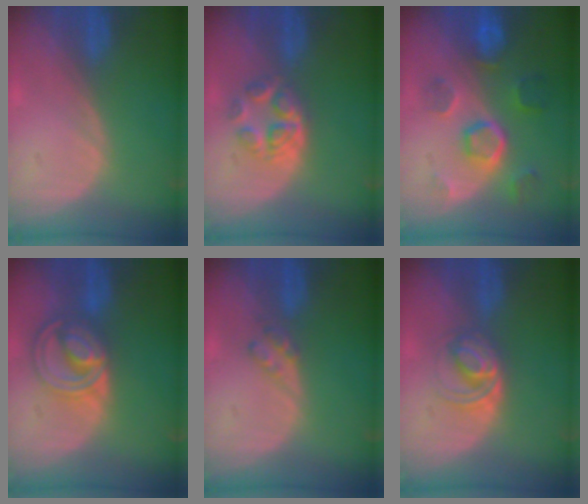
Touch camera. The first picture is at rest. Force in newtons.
{"total": 5.6, "press": 5.0, "slide": 2.5}
{"total": 8.6, "press": 7.7, "slide": 3.9}
{"total": 8.6, "press": 7.3, "slide": 4.6}
{"total": 2.3, "press": 2.2, "slide": 0.3}
{"total": 5.2, "press": 5.0, "slide": 1.2}